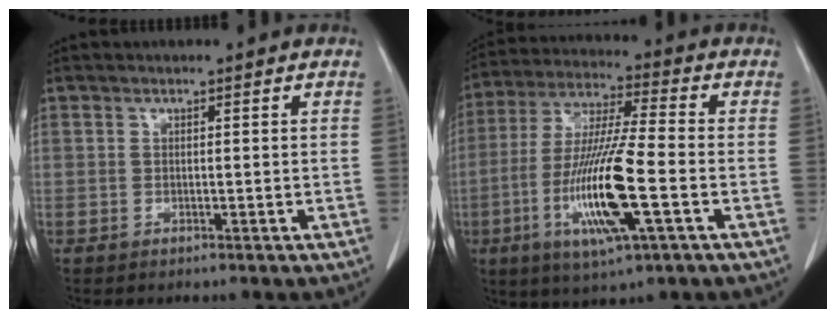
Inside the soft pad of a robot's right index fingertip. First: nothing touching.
{"total": 15.8, "force": [-4.5, 1.2, 15.1], "torque": [-0.307, -0.020, -0.083]}